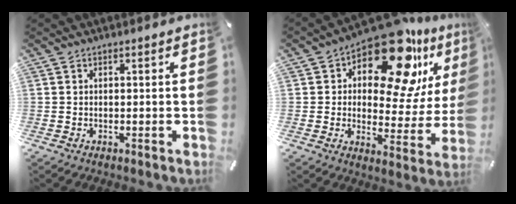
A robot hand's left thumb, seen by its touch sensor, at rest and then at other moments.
{"total": 19.0, "force": [11.9, 8.9, 11.8], "torque": [-0.169, -0.088, 0.199]}